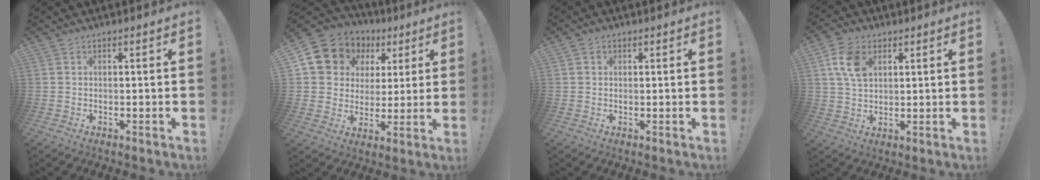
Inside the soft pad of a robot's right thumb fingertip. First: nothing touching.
{"total": 12.1, "force": [5.9, 10.0, 3.6], "torque": [-0.058, -0.035, 0.123]}
{"total": 1.1, "force": [0.4, 1.0, 0.1], "torque": [0.006, -0.001, 0.005]}
{"total": 9.9, "force": [3.6, 6.7, 6.4], "torque": [-0.111, 0.002, 0.070]}